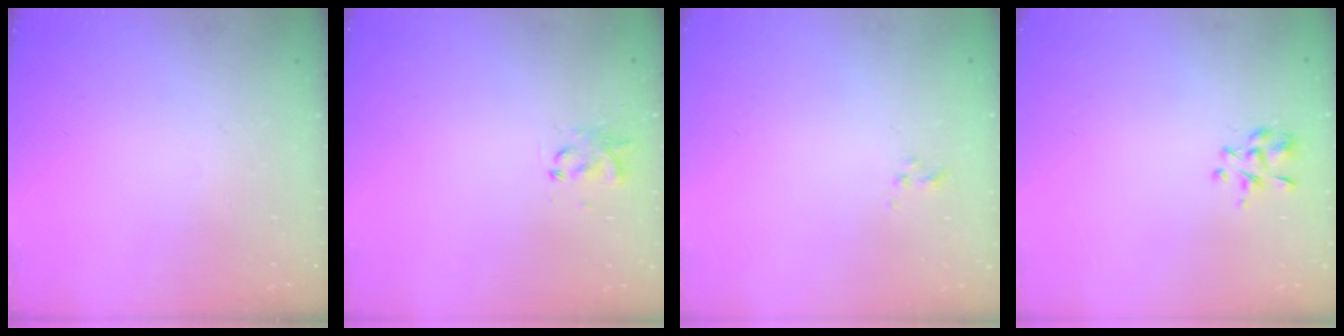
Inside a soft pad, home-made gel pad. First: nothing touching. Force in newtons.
{"total": 2.9, "press": 2.8, "slide": 1.0}
{"total": 1.4, "press": 1.3, "slide": 0.6}
{"total": 3.0, "press": 2.9, "slide": 0.7}